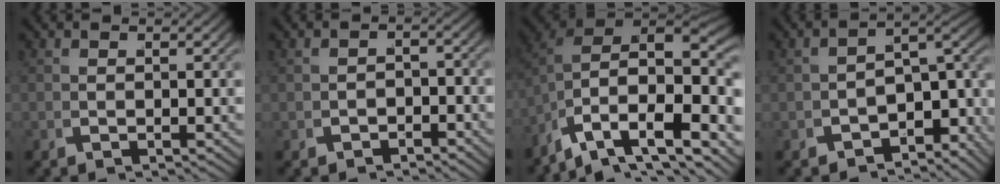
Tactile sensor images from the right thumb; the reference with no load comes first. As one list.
[{"total": 1.9, "force": [-1.7, 0.7, 0.4], "torque": [0.001, -0.008, -0.025]}, {"total": 16.7, "force": [-2.2, 11.3, 12.2], "torque": [-0.196, -0.055, -0.028]}, {"total": 7.3, "force": [-2.7, 4.1, 5.3], "torque": [-0.080, -0.024, -0.030]}]